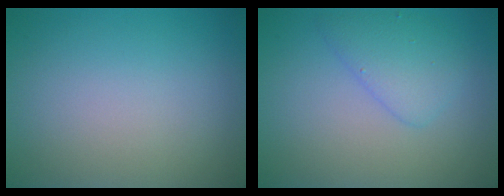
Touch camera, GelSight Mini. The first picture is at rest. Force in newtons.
{"total": 2.7, "press": 2.7, "slide": 0.3}